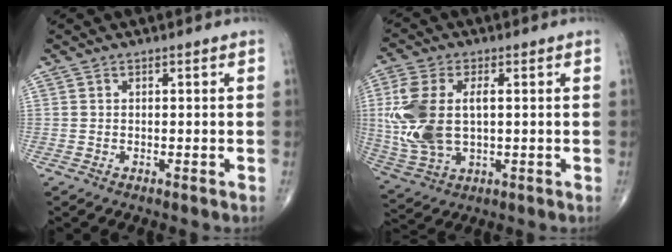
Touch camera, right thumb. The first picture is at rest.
{"total": 14.2, "force": [1.0, 8.0, 11.7], "torque": [-0.273, 0.000, 0.026]}